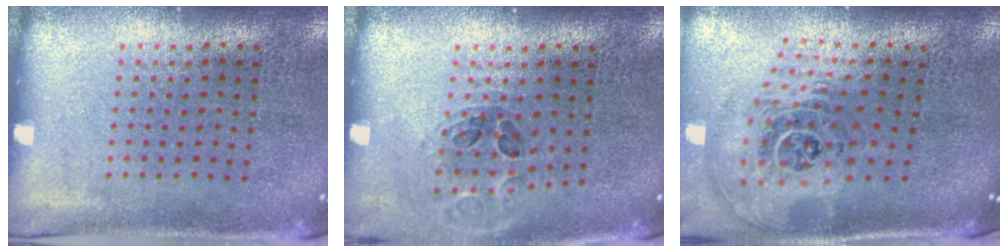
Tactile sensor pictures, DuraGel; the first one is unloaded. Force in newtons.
{"total": 1.0, "press": 1.0, "slide": 0.1}
{"total": 2.0, "press": 1.5, "slide": 1.3}